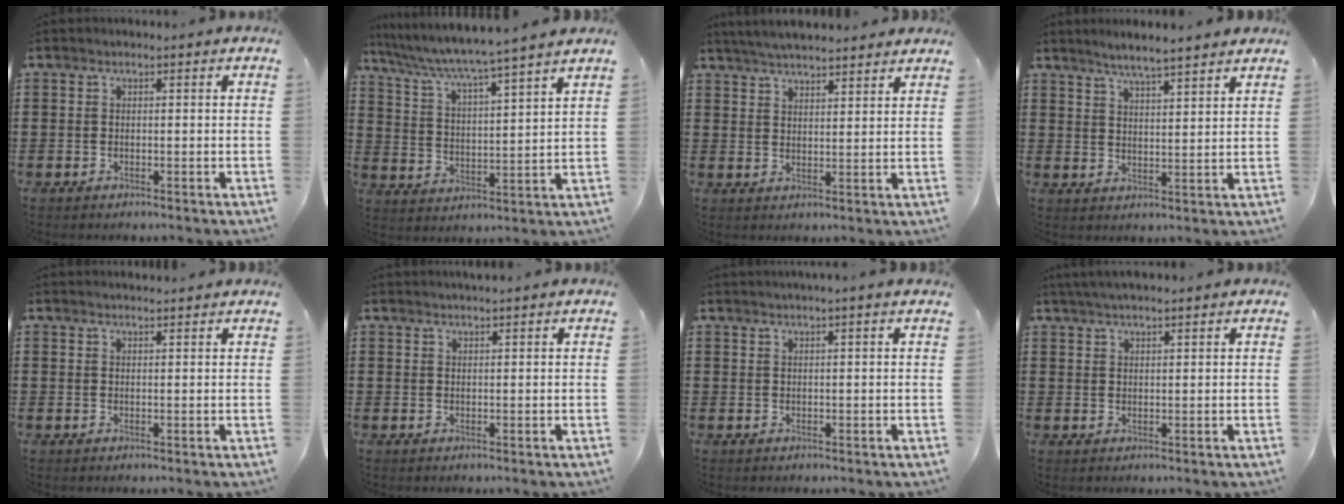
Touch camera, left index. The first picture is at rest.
{"total": 4.9, "force": [4.3, -0.9, 2.1], "torque": [-0.064, -0.037, 0.063]}
{"total": 4.3, "force": [4.3, 0.0, 0.9], "torque": [-0.029, -0.012, 0.078]}
{"total": 3.9, "force": [3.7, -0.4, 1.2], "torque": [-0.037, -0.014, 0.064]}
{"total": 1.6, "force": [1.6, 0.0, 0.2], "torque": [-0.006, 0.001, 0.031]}
{"total": 1.4, "force": [1.4, -0.1, 0.3], "torque": [-0.008, 0.001, 0.027]}
{"total": 1.4, "force": [1.3, -0.5, 0.5], "torque": [-0.009, -0.002, 0.025]}
{"total": 2.7, "force": [2.5, 0.0, 1.1], "torque": [-0.026, 0.002, 0.047]}